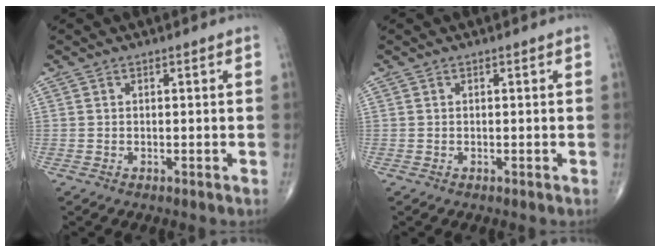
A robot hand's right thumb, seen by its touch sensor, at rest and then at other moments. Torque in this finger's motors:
{"motor_torque": [-0.01, 0.01, 0.01, -0.01, 0.03]}